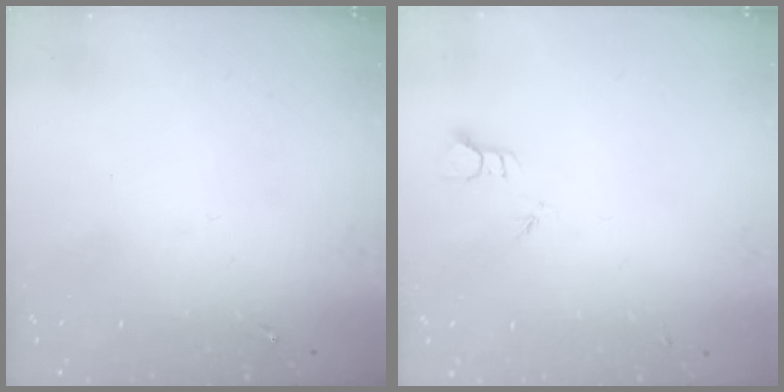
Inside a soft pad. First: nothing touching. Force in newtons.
{"total": 2.0, "press": 2.0, "slide": 0.1}